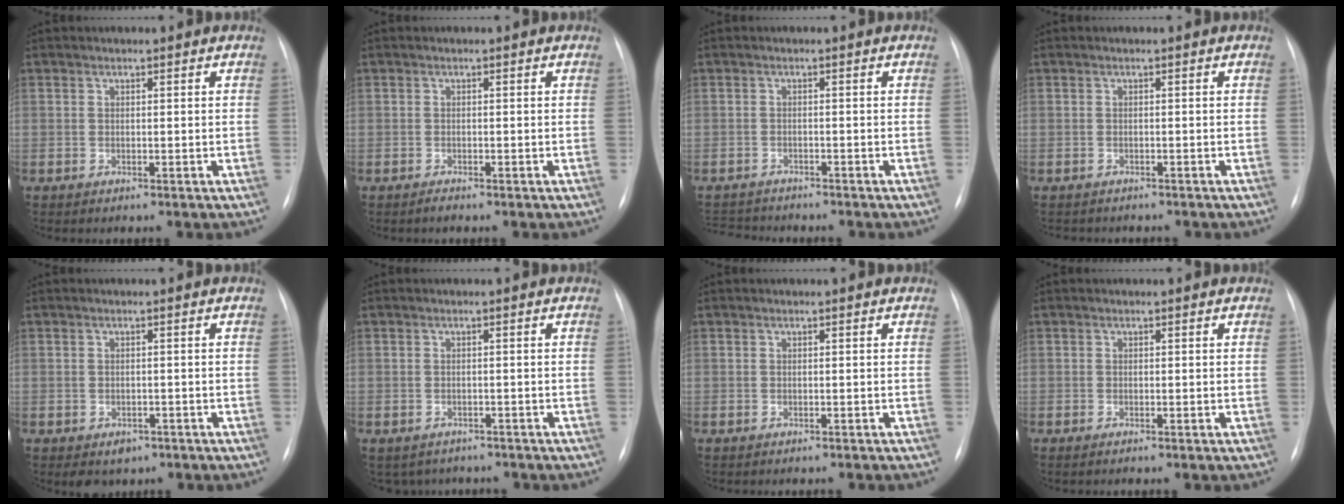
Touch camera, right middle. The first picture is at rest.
{"total": 0.9, "force": [-0.8, 0.0, 0.3], "torque": [-0.008, -0.002, -0.012]}
{"total": 5.6, "force": [-5.3, 1.3, 1.1], "torque": [-0.016, -0.005, -0.081]}
{"total": 3.9, "force": [-3.5, 1.3, 1.2], "torque": [-0.013, -0.002, -0.039]}
{"total": 3.1, "force": [-1.8, 2.2, 1.2], "torque": [-0.013, 0.002, -0.015]}
{"total": 5.2, "force": [-4.4, 2.6, 0.5], "torque": [0.000, 0.007, -0.051]}
{"total": 1.8, "force": [-1.6, 0.2, 0.7], "torque": [-0.010, -0.003, -0.016]}
{"total": 0.9, "force": [-0.7, 0.0, 0.5], "torque": [-0.010, -0.002, -0.010]}